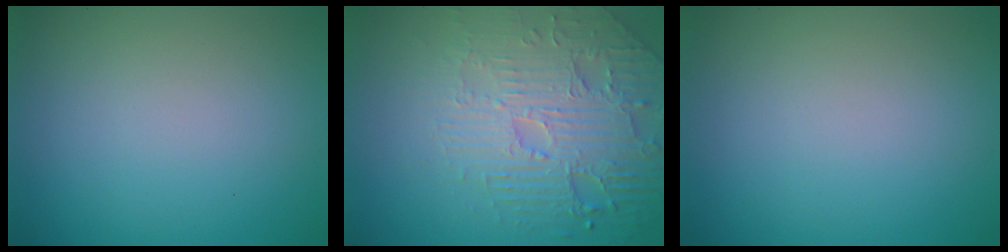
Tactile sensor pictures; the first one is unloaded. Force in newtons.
{"total": 4.9, "press": 4.6, "slide": 1.8}
{"total": 0.0}